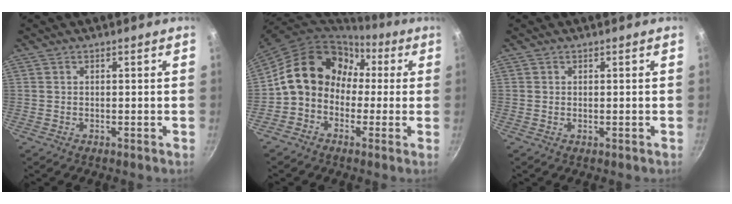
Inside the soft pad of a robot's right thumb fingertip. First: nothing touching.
{"total": 15.1, "force": [0.9, 12.6, 8.2], "torque": [-0.104, 0.050, -0.009]}
{"total": 0.0}